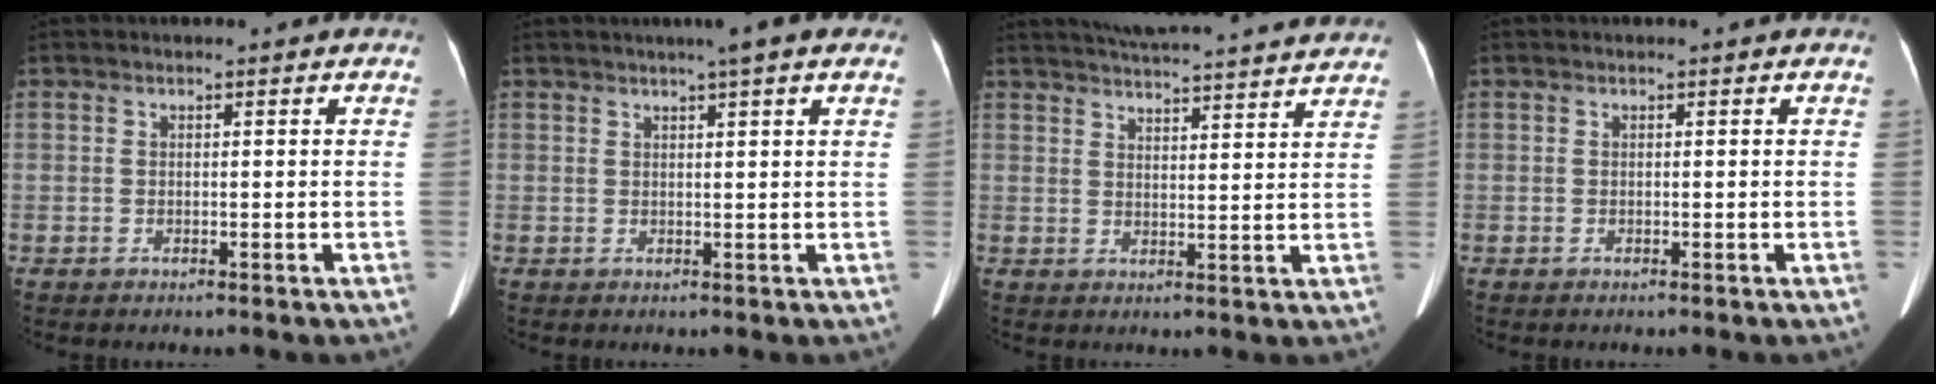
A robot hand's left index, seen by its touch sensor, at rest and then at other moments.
{"total": 4.3, "force": [3.0, -0.2, 3.1], "torque": [-0.043, 0.019, 0.041]}
{"total": 19.0, "force": [17.7, 1.1, 6.9], "torque": [-0.101, 0.013, 0.230]}
{"total": 0.0}